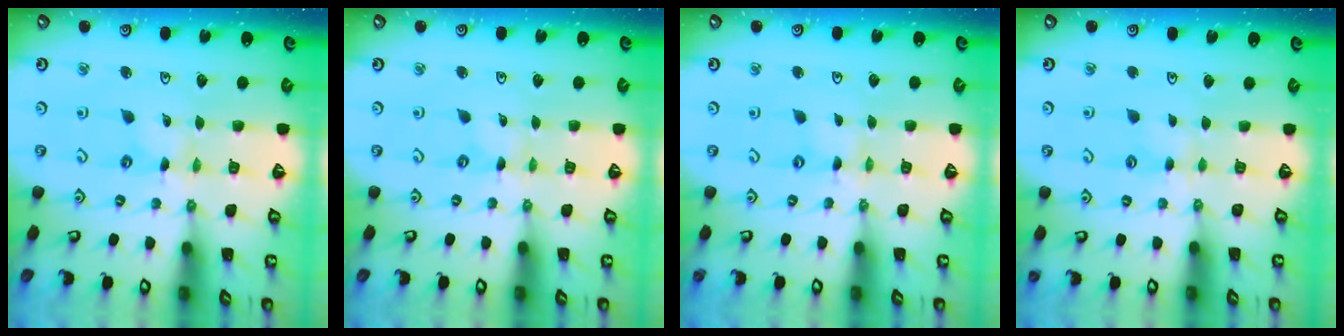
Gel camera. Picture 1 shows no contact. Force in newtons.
{"total": 0.0}
{"total": 1.2, "press": 1.2, "slide": 0.2}
{"total": 2.7, "press": 2.6, "slide": 0.5}